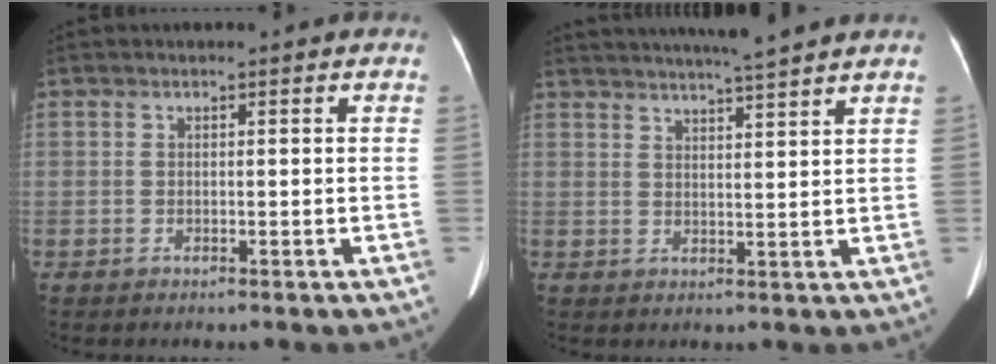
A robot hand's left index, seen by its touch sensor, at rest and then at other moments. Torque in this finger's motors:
{"motor_torque": [0.88, -1.26, 0.12, 0.12]}